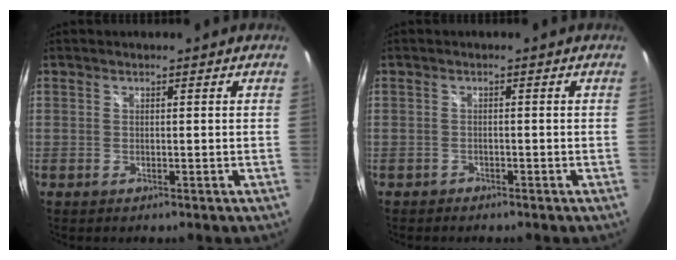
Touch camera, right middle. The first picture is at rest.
{"total": 1.4, "force": [-1.2, 0.7, 0.1], "torque": [-0.008, 0.001, -0.020]}